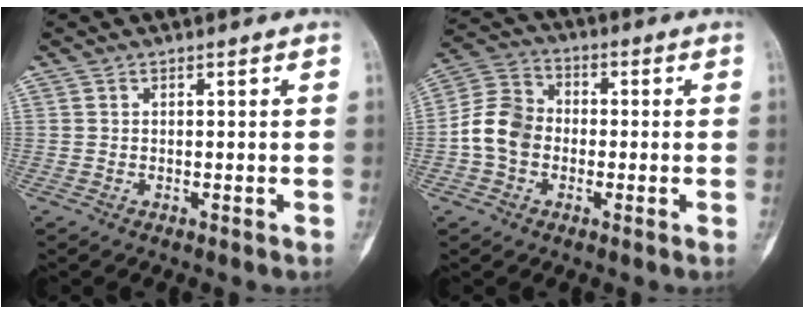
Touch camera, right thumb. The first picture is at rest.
{"total": 9.2, "force": [-1.4, 7.4, 5.3], "torque": [-0.090, 0.030, -0.038]}